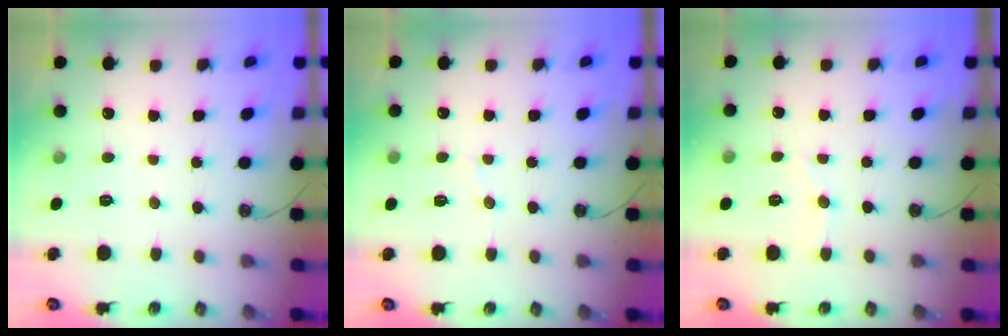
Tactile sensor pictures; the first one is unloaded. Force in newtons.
{"total": 3.9, "press": 3.9, "slide": 0.3}
{"total": 5.6, "press": 5.6, "slide": 0.6}